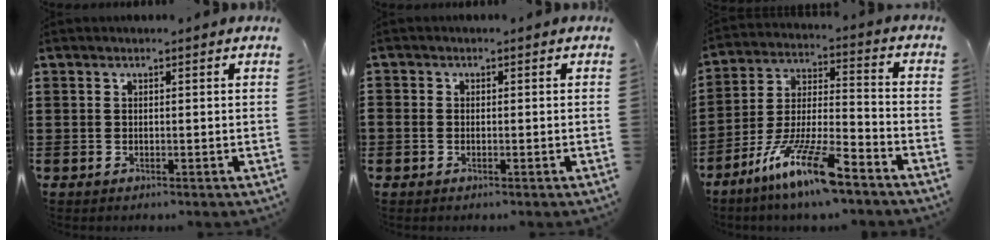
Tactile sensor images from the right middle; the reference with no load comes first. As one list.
[{"total": 0.9, "force": [-0.4, 0.6, 0.4], "torque": [-0.008, 0.003, -0.009]}, {"total": 12.2, "force": [-8.9, 1.8, 8.2], "torque": [-0.164, 0.012, -0.172]}]